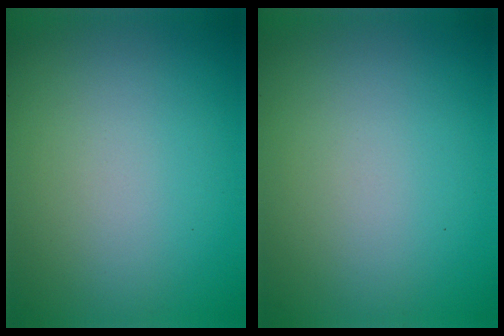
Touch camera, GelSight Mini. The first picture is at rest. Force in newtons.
{"total": 0.0}